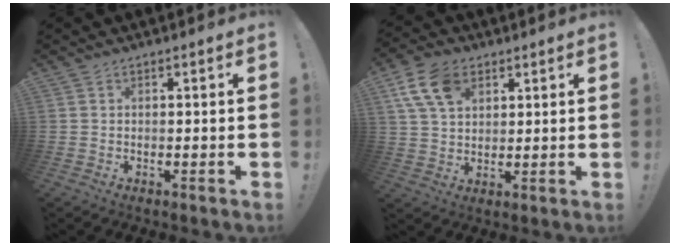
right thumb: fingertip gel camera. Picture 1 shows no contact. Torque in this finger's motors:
{"motor_torque": [0.06, 0.07, 0.14, 0.07, 0.01]}